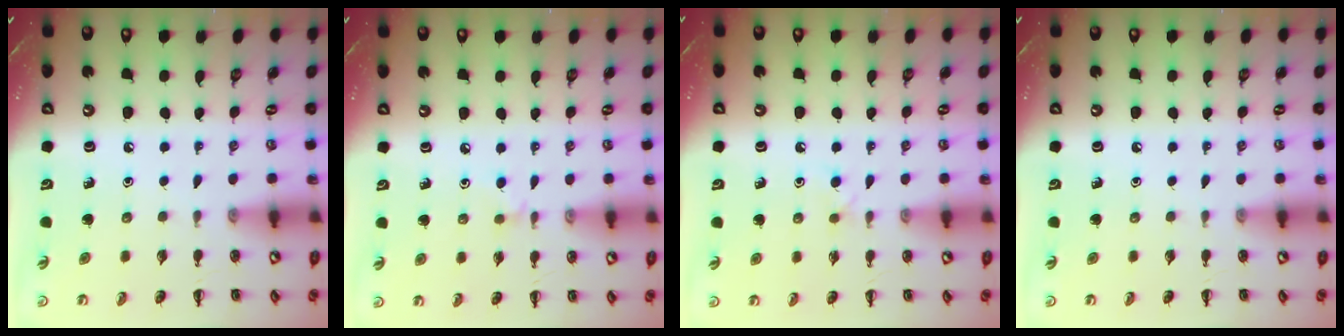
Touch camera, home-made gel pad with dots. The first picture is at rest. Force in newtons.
{"total": 4.0, "press": 3.7, "slide": 1.5}
{"total": 3.2, "press": 2.9, "slide": 1.4}
{"total": 0.0}